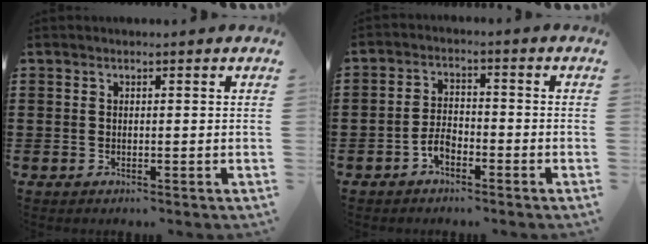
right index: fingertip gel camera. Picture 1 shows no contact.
{"total": 3.5, "force": [-2.1, 2.0, 2.0], "torque": [-0.052, 0.002, -0.047]}